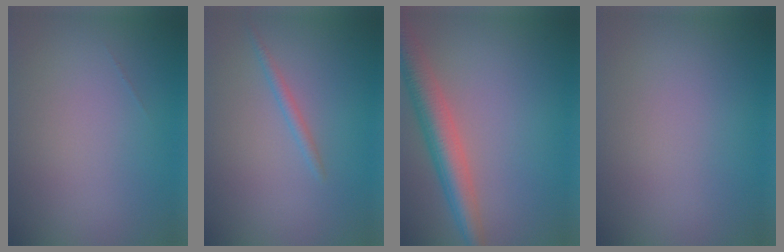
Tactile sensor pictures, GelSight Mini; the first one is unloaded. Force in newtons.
{"total": 1.0, "press": 1.0, "slide": 0.1}
{"total": 5.4, "press": 5.4, "slide": 0.4}
{"total": 0.0}